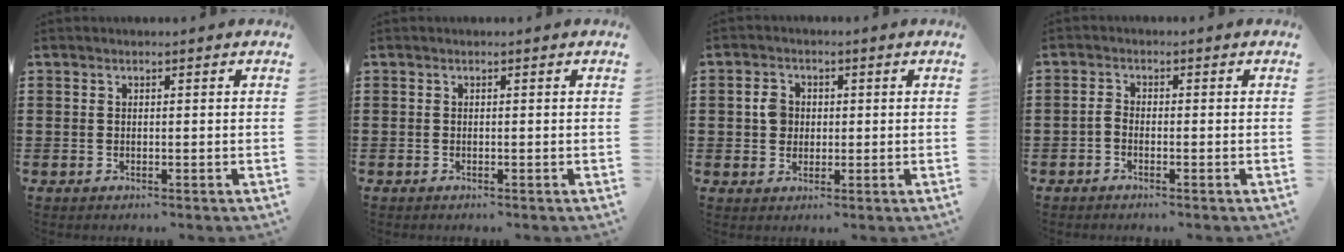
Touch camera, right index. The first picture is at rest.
{"total": 0.0}
{"total": 3.3, "force": [0.1, 2.8, 1.7], "torque": [-0.042, 0.012, 0.001]}
{"total": 1.3, "force": [-0.9, 0.5, 0.7], "torque": [-0.024, -0.004, -0.020]}